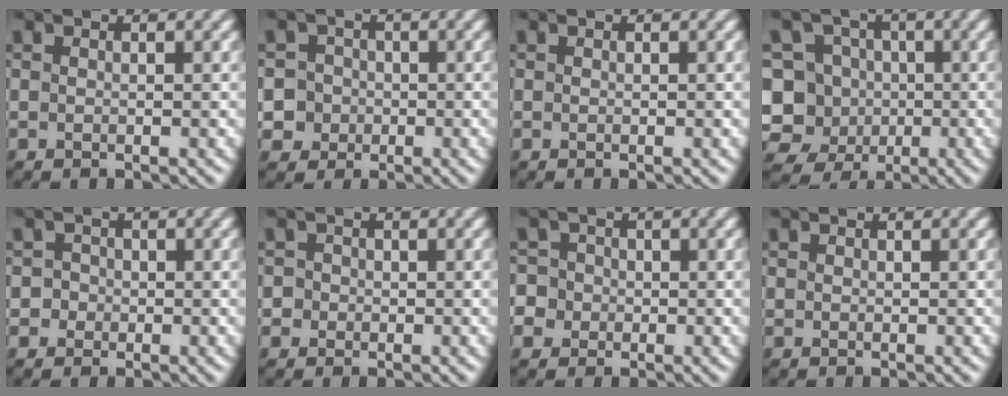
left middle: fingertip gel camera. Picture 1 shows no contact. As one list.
[{"total": 5.3, "force": [-1.3, 5.0, 1.1], "torque": [-0.006, 0.015, -0.044]}, {"total": 0.0}, {"total": 10.0, "force": [-2.0, 9.3, 3.0], "torque": [-0.073, 0.024, -0.066]}, {"total": 1.5, "force": [0.0, 1.5, 0.3], "torque": [0.017, 0.006, -0.009]}, {"total": 1.5, "force": [0.0, 1.5, 0.3], "torque": [0.012, 0.007, -0.010]}, {"total": 5.4, "force": [-0.9, 5.1, 1.7], "torque": [-0.030, 0.025, -0.043]}, {"total": 0.0}]